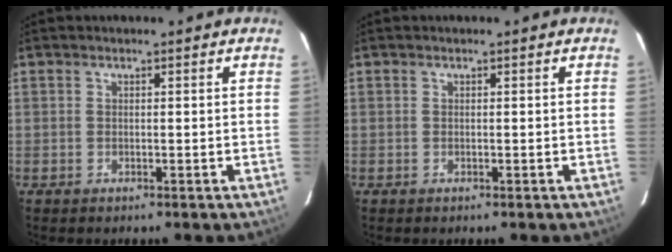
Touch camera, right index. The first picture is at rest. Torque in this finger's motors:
{"motor_torque": [-0.02, 0.02, 0.00, 0.00]}